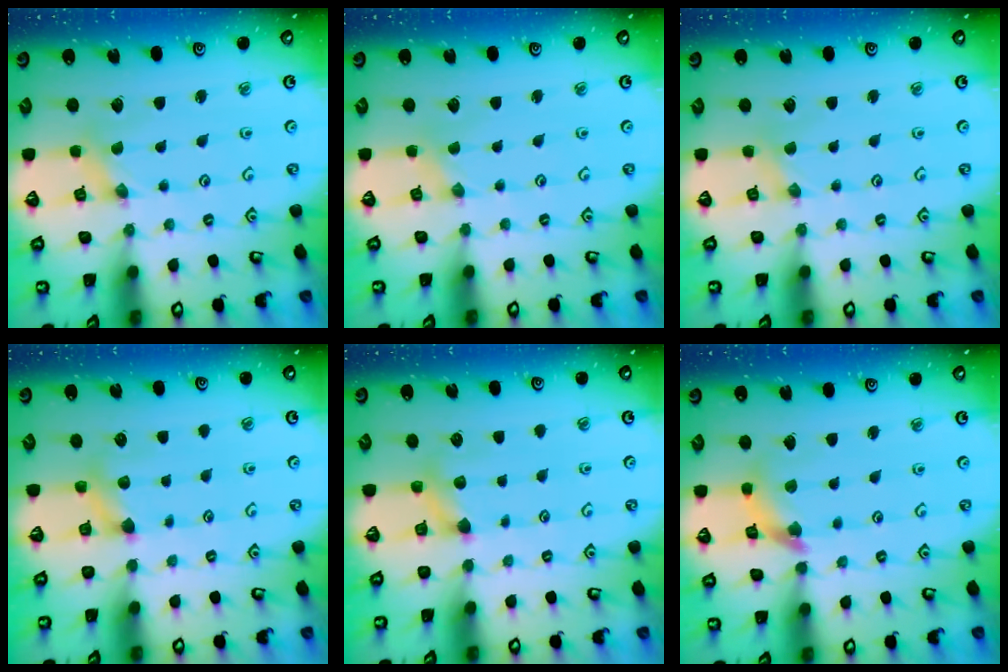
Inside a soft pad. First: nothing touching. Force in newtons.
{"total": 0.0}
{"total": 1.5, "press": 1.4, "slide": 0.2}
{"total": 4.6, "press": 4.5, "slide": 0.7}
{"total": 4.6, "press": 4.5, "slide": 0.7}
{"total": 8.5, "press": 8.5, "slide": 0.9}